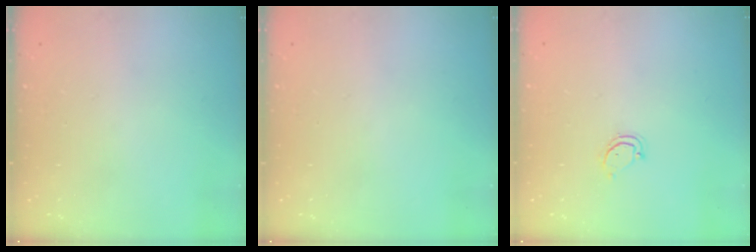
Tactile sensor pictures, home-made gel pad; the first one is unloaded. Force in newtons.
{"total": 0.0}
{"total": 3.6, "press": 3.6, "slide": 0.2}